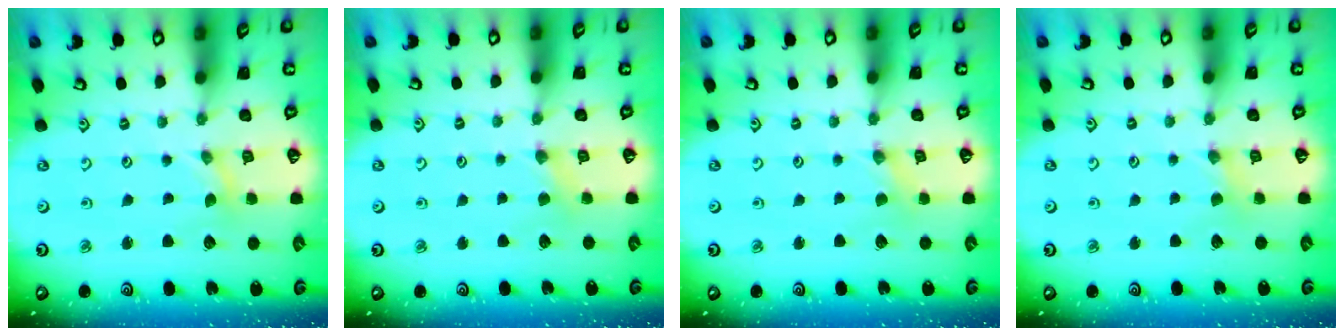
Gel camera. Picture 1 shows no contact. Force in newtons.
{"total": 2.2, "press": 2.2, "slide": 0.5}
{"total": 0.8, "press": 0.8, "slide": 0.1}
{"total": 1.8, "press": 1.8, "slide": 0.4}